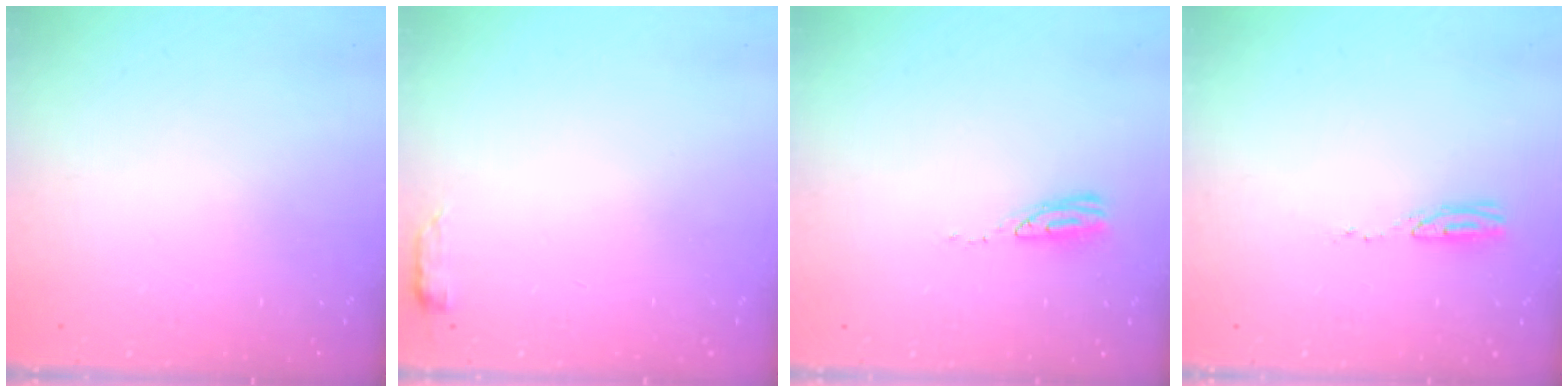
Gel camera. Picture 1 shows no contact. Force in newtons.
{"total": 2.9, "press": 2.8, "slide": 0.6}
{"total": 6.5, "press": 6.5, "slide": 0.5}
{"total": 14.7, "press": 6.3, "slide": 13.3}